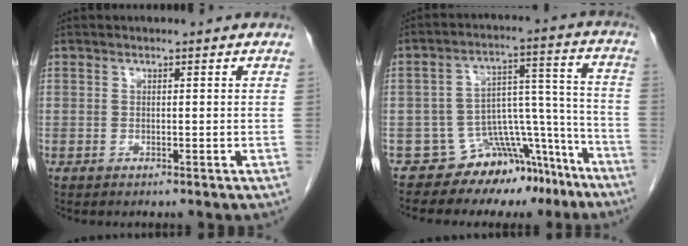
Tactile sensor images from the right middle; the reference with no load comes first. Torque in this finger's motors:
{"motor_torque": [-0.46, -0.72, -0.13, -0.05]}